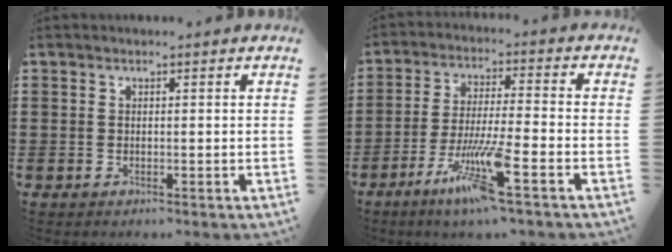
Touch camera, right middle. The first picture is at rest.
{"total": 9.5, "force": [-5.4, 0.5, 7.8], "torque": [-0.157, -0.009, -0.102]}